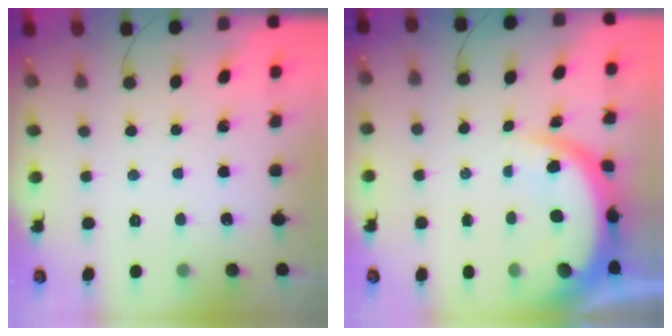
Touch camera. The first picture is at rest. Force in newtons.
{"total": 8.8, "press": 8.8, "slide": 0.9}